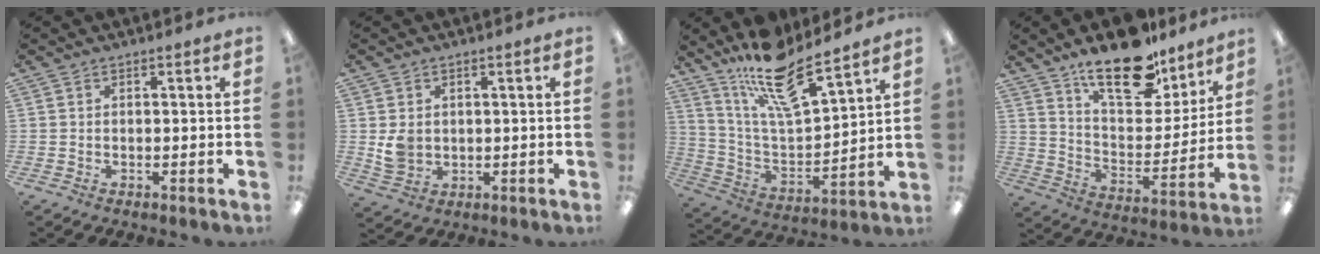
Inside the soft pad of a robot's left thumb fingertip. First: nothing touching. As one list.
[{"total": 4.4, "force": [1.3, 3.7, 2.0], "torque": [-0.025, 0.000, 0.025]}, {"total": 16.6, "force": [13.2, 4.4, 9.1], "torque": [-0.167, -0.088, 0.226]}, {"total": 20.2, "force": [14.9, 8.7, 10.5], "torque": [-0.168, -0.095, 0.259]}]